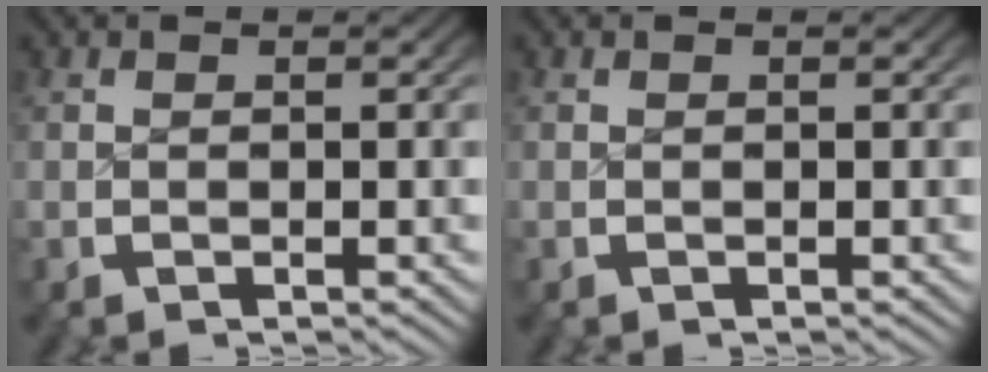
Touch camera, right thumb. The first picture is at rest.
{"total": 0.0}